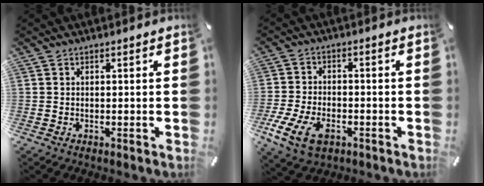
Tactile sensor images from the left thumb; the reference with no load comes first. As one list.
[{"total": 9.7, "force": [-4.3, 6.0, 6.4], "torque": [-0.141, 0.009, -0.077]}]